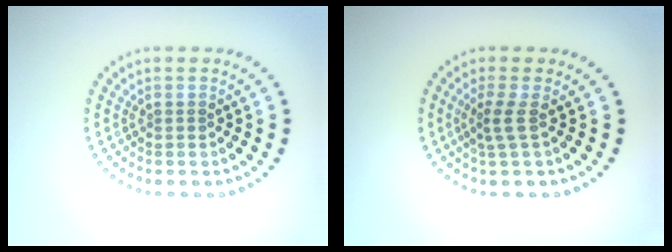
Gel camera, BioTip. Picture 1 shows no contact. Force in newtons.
{"total": 1.9, "press": 1.2, "slide": 1.4}